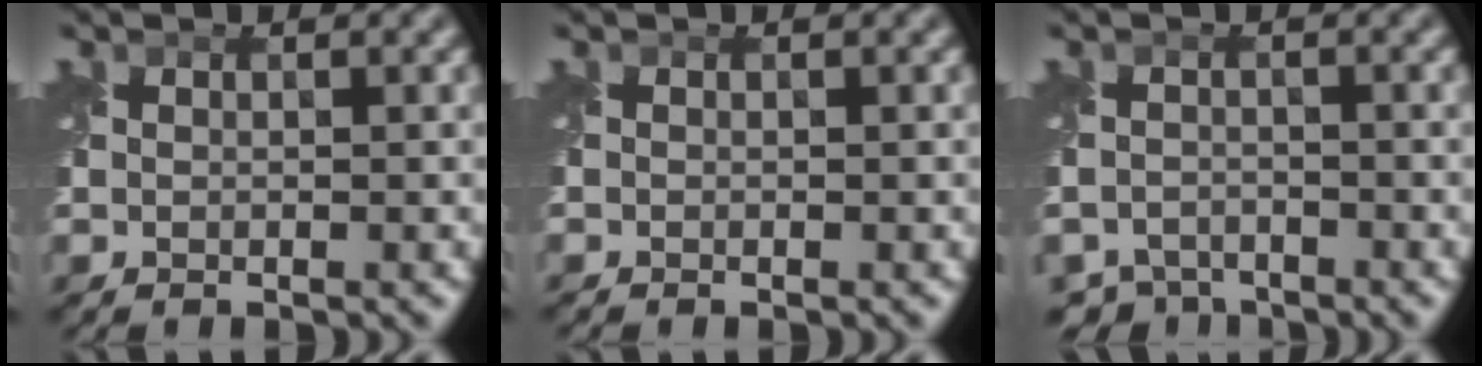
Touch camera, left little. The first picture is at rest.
{"total": 0.0}
{"total": 3.8, "force": [-3.6, 1.2, 0.3], "torque": [0.002, -0.013, -0.067]}